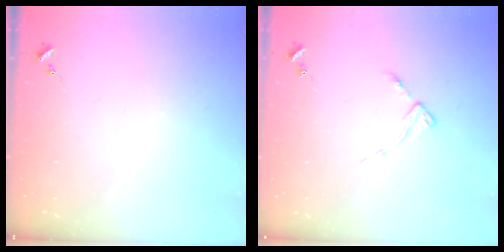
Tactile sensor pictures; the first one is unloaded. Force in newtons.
{"total": 3.1, "press": 3.1, "slide": 0.4}